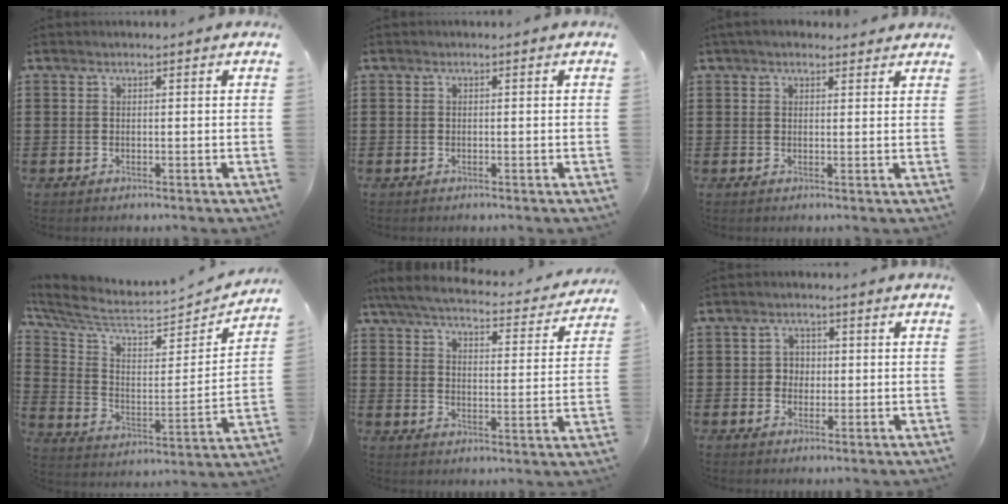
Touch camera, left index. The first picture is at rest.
{"total": 0.0}
{"total": 2.4, "force": [2.1, 0.9, 0.8], "torque": [-0.020, 0.004, 0.040]}
{"total": 6.5, "force": [5.5, 1.6, 3.1], "torque": [-0.089, -0.049, 0.094]}
{"total": 5.7, "force": [5.2, 0.3, 2.1], "torque": [-0.067, -0.033, 0.088]}
{"total": 2.5, "force": [-0.2, 2.3, 0.8], "torque": [-0.027, 0.008, -0.009]}